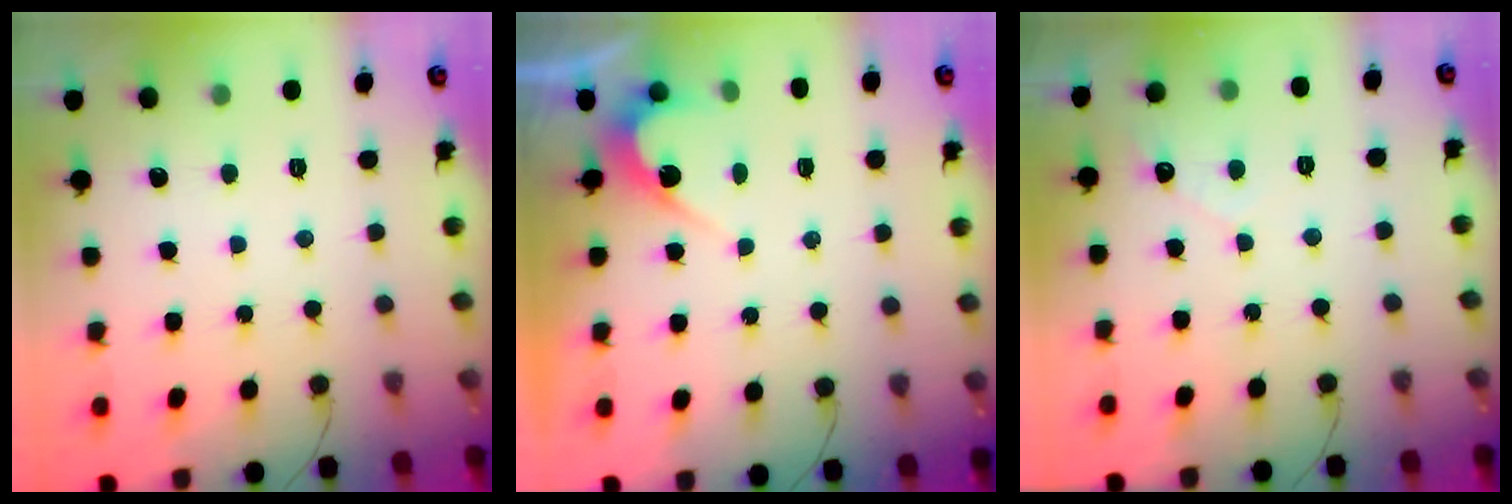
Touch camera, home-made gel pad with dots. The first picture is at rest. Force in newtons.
{"total": 5.1, "press": 5.1, "slide": 0.2}
{"total": 2.4, "press": 2.4, "slide": 0.2}